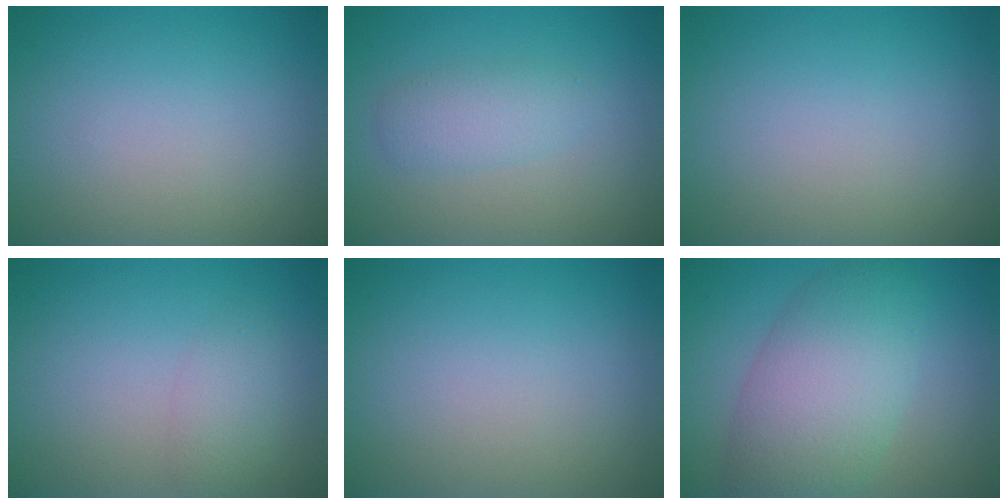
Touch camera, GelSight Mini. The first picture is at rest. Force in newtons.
{"total": 2.3, "press": 2.3, "slide": 0.1}
{"total": 0.0}
{"total": 1.8, "press": 1.8, "slide": 0.1}
{"total": 0.0}
{"total": 7.9, "press": 7.9, "slide": 0.1}